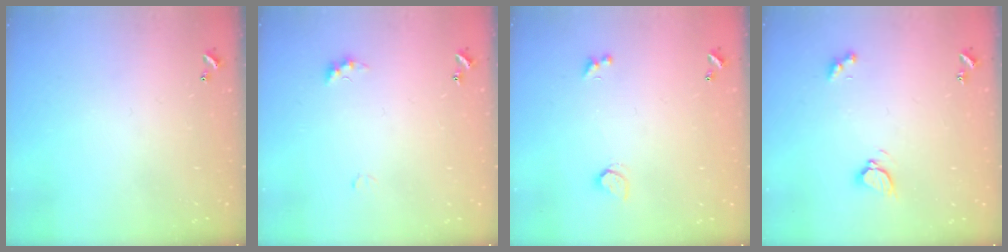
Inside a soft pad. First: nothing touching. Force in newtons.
{"total": 4.9, "press": 4.8, "slide": 0.7}
{"total": 1.3, "press": 1.2, "slide": 0.4}
{"total": 3.4, "press": 3.3, "slide": 0.4}